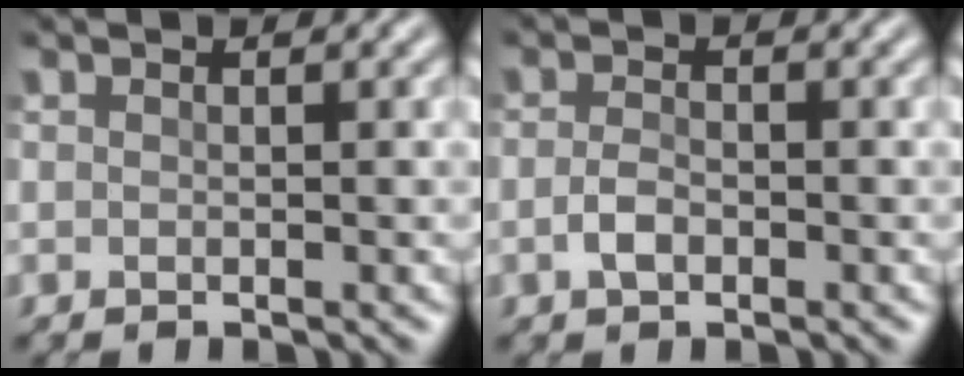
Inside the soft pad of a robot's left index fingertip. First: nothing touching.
{"total": 1.3, "force": [-0.4, 0.7, 1.0], "torque": [-0.023, 0.005, -0.011]}